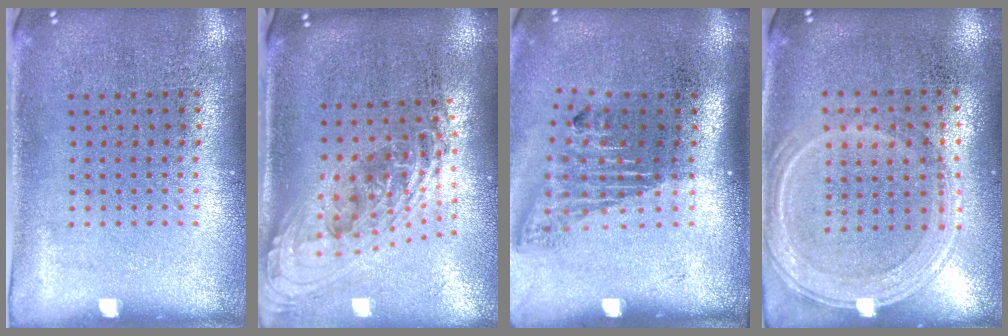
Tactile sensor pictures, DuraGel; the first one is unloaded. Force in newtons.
{"total": 2.2, "press": 1.6, "slide": 1.6}
{"total": 1.6, "press": 1.1, "slide": 1.1}
{"total": 1.2, "press": 1.2, "slide": 0.3}